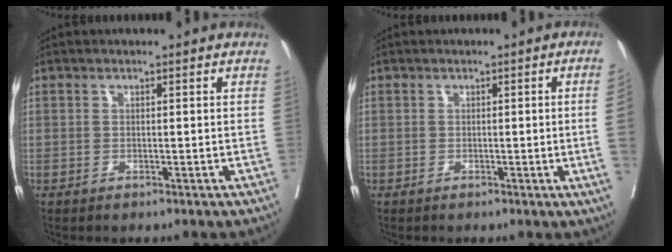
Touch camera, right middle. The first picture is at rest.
{"total": 3.2, "force": [-0.4, -1.3, 2.9], "torque": [-0.034, -0.005, -0.004]}